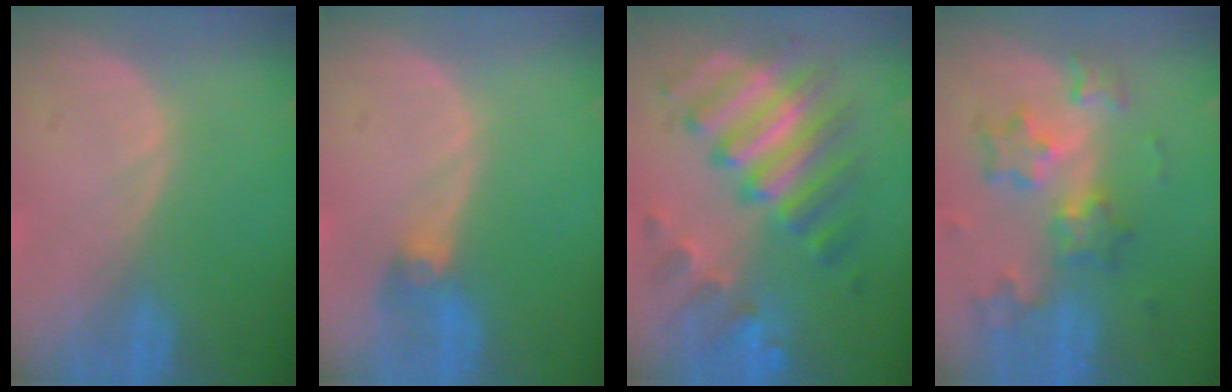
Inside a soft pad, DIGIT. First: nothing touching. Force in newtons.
{"total": 3.0, "press": 2.6, "slide": 1.4}
{"total": 10.3, "press": 10.3, "slide": 0.8}
{"total": 8.4, "press": 7.4, "slide": 4.0}